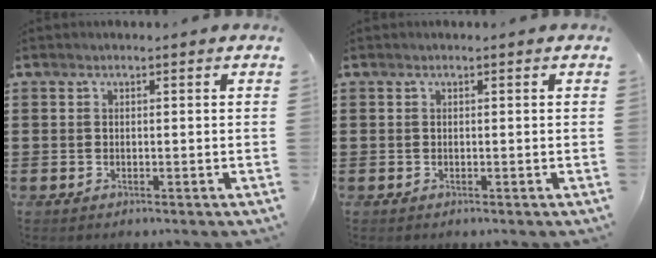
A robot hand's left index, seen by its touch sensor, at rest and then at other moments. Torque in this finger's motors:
{"motor_torque": [0.03, 0.03, 0.00, 0.00]}